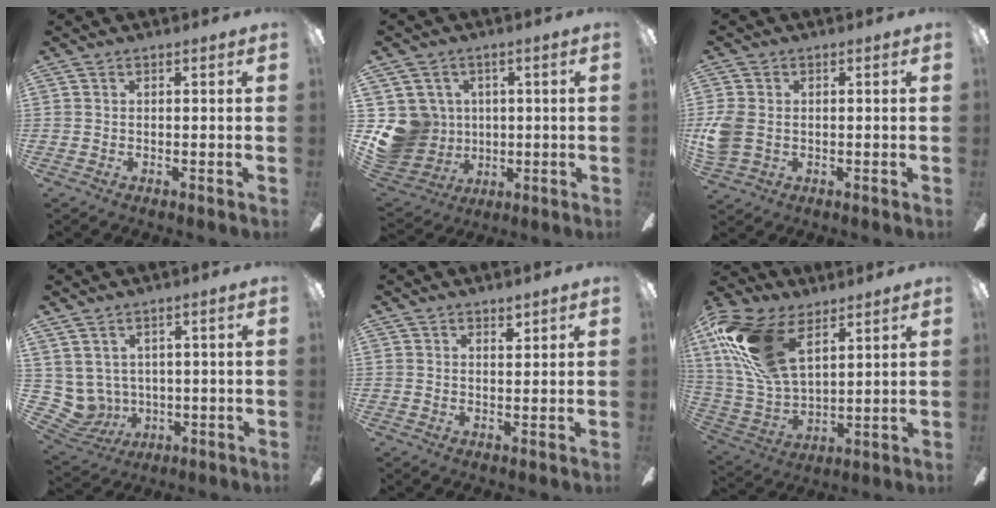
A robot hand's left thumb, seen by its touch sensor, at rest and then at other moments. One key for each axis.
{"total": 11.5, "fx": 0.4, "fy": 11.0, "fz": 3.1, "tx": -0.088, "ty": 0.006, "tz": 0.019}
{"total": 5.9, "fx": 0.1, "fy": 4.6, "fz": 3.7, "tx": -0.092, "ty": 0.004, "tz": 0.003}
{"total": 6.0, "fx": 2.6, "fy": 5.3, "fz": 0.9, "tx": -0.071, "ty": -0.025, "tz": 0.054}
{"total": 2.4, "fx": 2.1, "fy": 0.8, "fz": 0.8, "tx": -0.001, "ty": -0.011, "tz": 0.035}
{"total": 21.9, "fx": 10.2, "fy": 12.2, "fz": 15.1, "tx": -0.335, "ty": -0.023, "tz": 0.183}